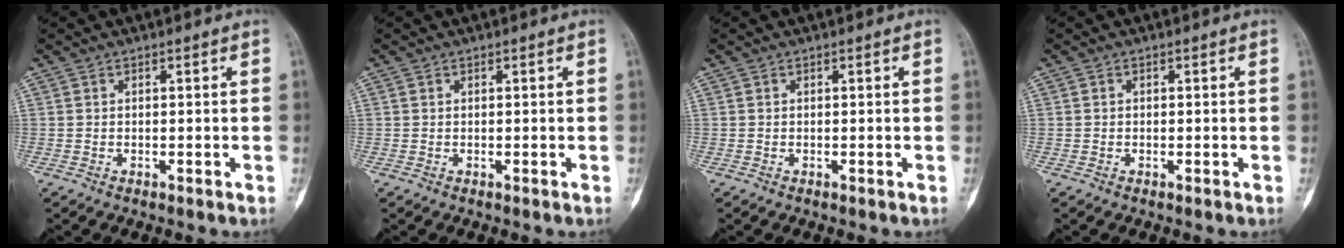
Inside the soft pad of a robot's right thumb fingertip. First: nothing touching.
{"total": 0.0}
{"total": 0.0}
{"total": 0.0}